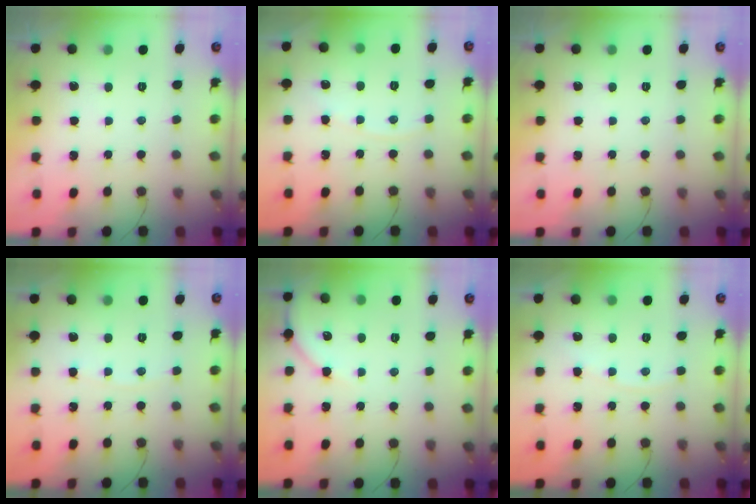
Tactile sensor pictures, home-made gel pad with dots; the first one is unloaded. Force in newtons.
{"total": 2.0, "press": 2.0, "slide": 0.4}
{"total": 0.0}
{"total": 1.5, "press": 1.5, "slide": 0.2}
{"total": 5.9, "press": 5.8, "slide": 0.8}
{"total": 2.0, "press": 2.0, "slide": 0.4}